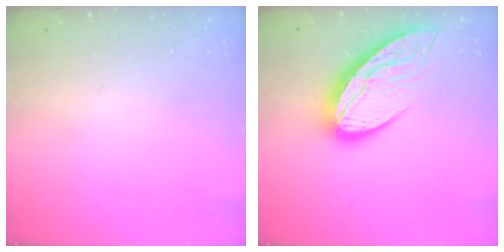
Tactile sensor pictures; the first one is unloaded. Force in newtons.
{"total": 15.7, "press": 15.6, "slide": 1.9}